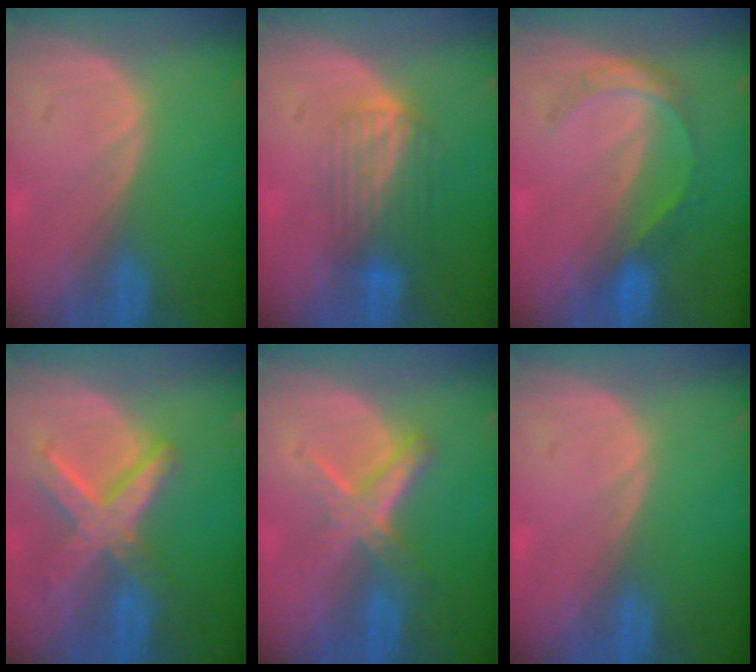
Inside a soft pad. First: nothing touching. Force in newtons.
{"total": 6.8, "press": 5.7, "slide": 3.6}
{"total": 4.5, "press": 4.4, "slide": 0.7}
{"total": 8.4, "press": 7.2, "slide": 4.3}
{"total": 5.7, "press": 5.4, "slide": 1.7}
{"total": 0.0}